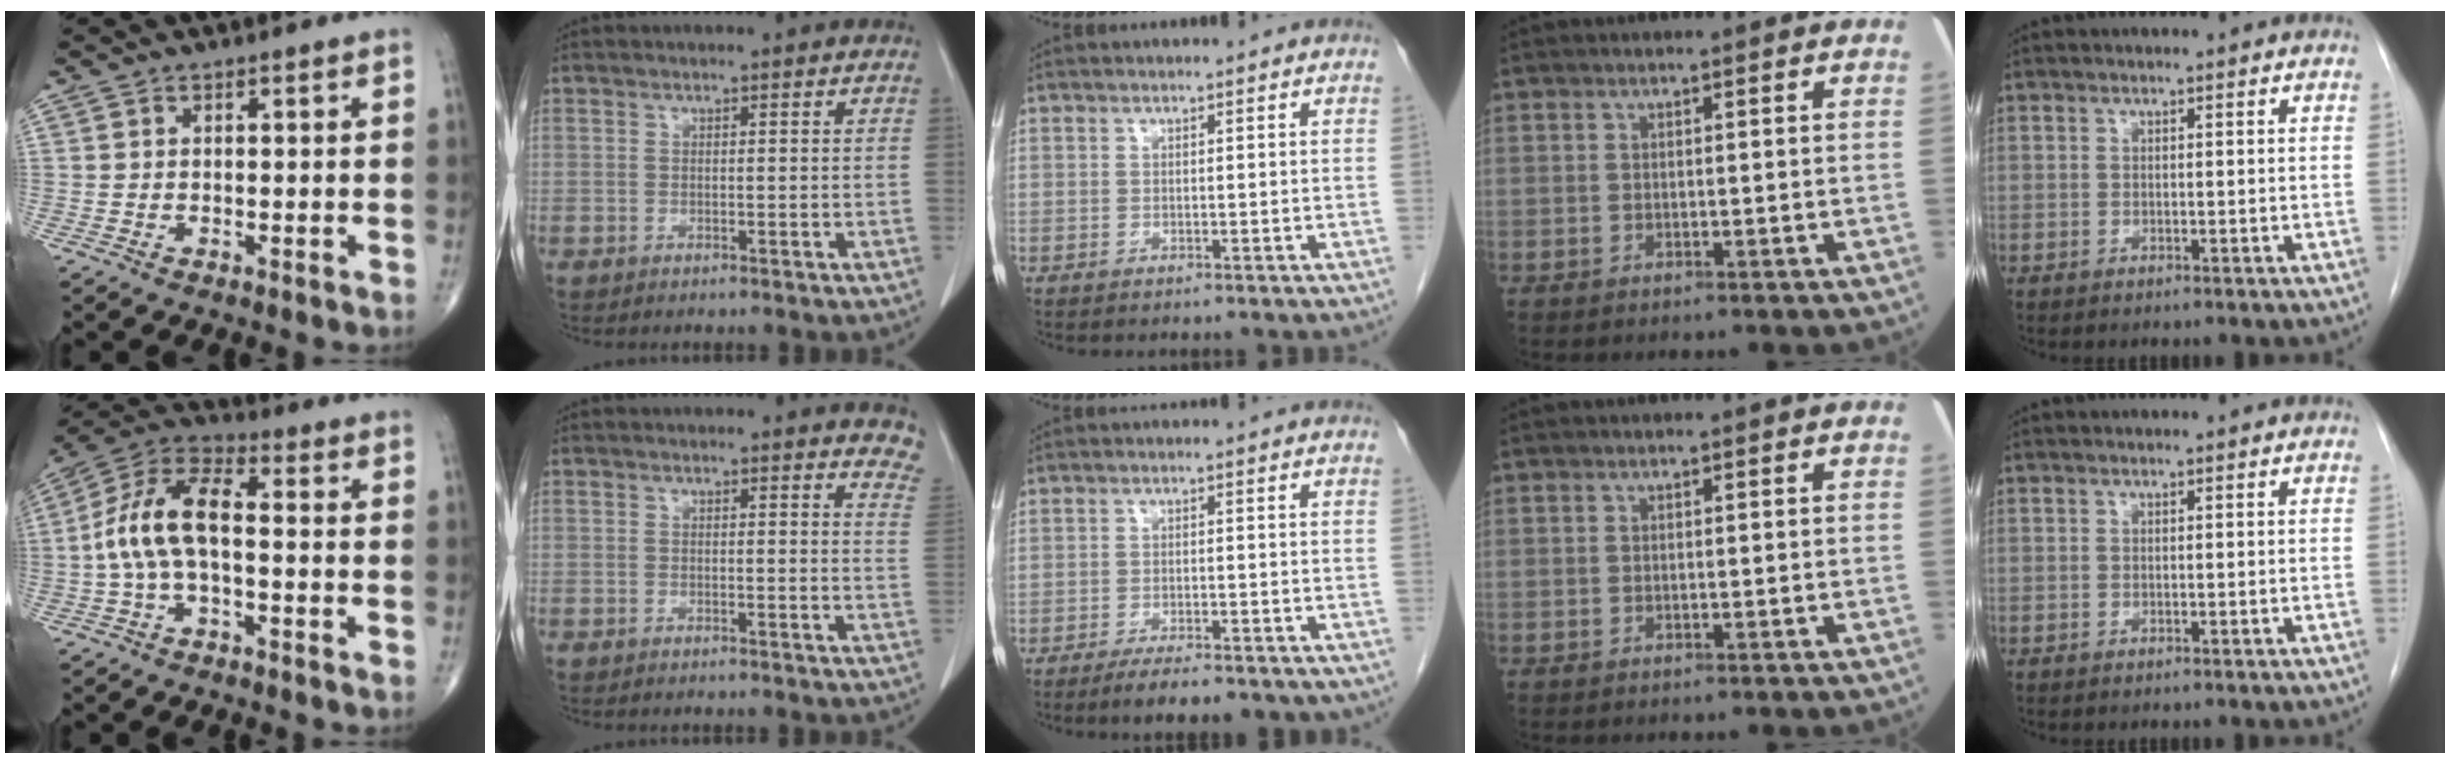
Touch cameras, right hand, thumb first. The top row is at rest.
{"thumb": {"total": 11.8, "force": [-1.1, 5.6, 10.3], "torque": [-0.209, 0.043, -0.029]}, "index": {"total": 6.8, "force": [6.4, 1.8, 1.4], "torque": [0.014, -0.021, 0.035]}, "middle": {"total": 6.8, "force": [-5.1, 1.8, 4.1], "torque": [-0.055, -0.009, -0.068]}}